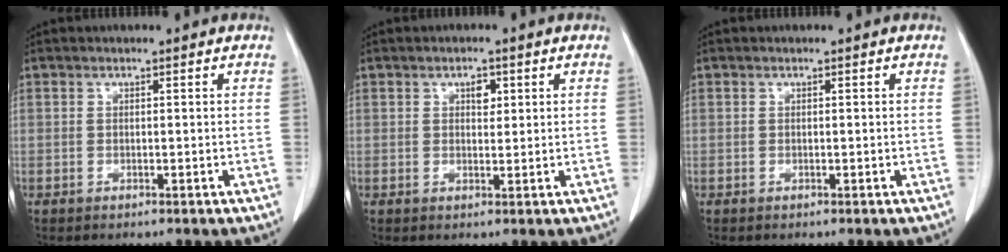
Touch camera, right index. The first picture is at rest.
{"total": 2.0, "force": [0.8, 1.1, 1.4], "torque": [-0.019, 0.000, 0.012]}
{"total": 0.0}